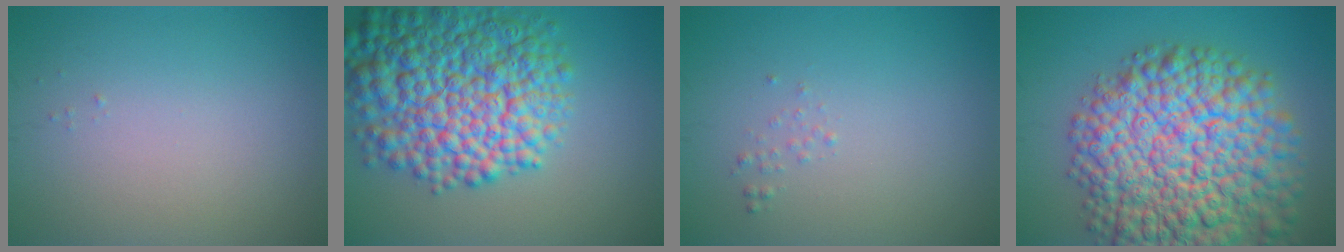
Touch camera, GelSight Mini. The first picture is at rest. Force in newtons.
{"total": 11.9, "press": 11.9, "slide": 0.3}
{"total": 0.6, "press": 0.6, "slide": 0.1}
{"total": 15.6, "press": 15.6, "slide": 0.7}